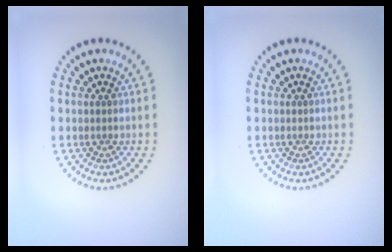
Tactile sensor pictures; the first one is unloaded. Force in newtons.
{"total": 0.0}